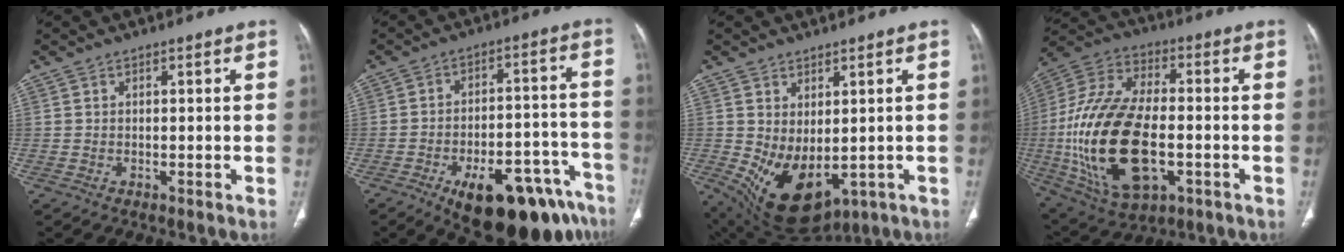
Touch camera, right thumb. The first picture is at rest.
{"total": 21.8, "force": [-13.3, 9.0, 14.7], "torque": [-0.127, 0.081, -0.182]}
{"total": 12.3, "force": [-1.8, 7.2, 9.9], "torque": [-0.159, -0.011, 0.008]}
{"total": 25.8, "force": [-4.4, 13.7, 21.4], "torque": [-0.441, 0.008, -0.062]}